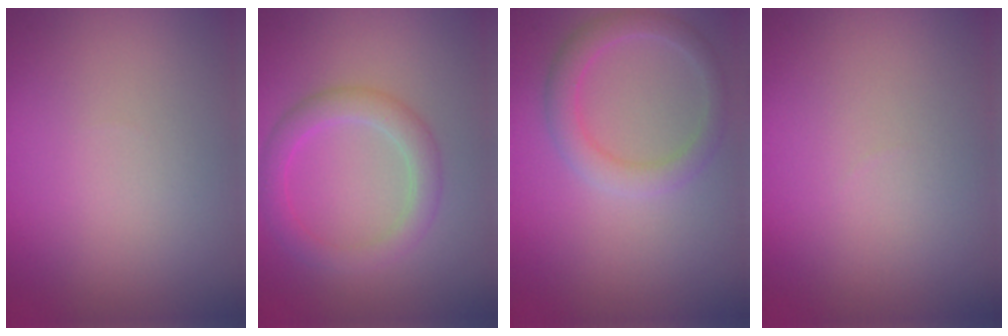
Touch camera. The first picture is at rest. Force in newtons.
{"total": 3.1, "press": 3.1, "slide": 0.2}
{"total": 2.9, "press": 2.9, "slide": 0.1}
{"total": 0.0}